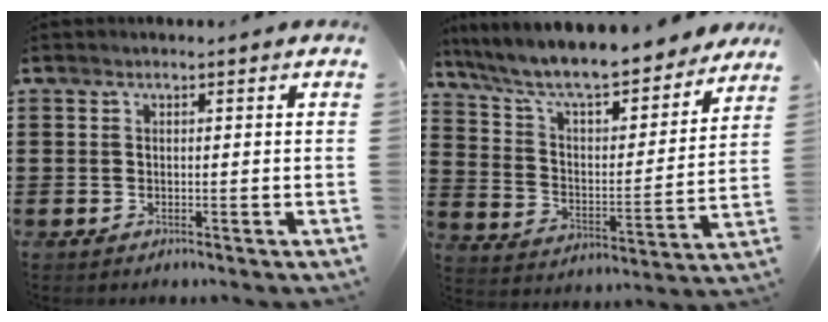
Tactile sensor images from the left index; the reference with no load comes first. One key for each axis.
{"total": 8.7, "fx": 7.9, "fy": 0.9, "fz": 3.5, "tx": -0.103, "ty": -0.060, "tz": 0.133}